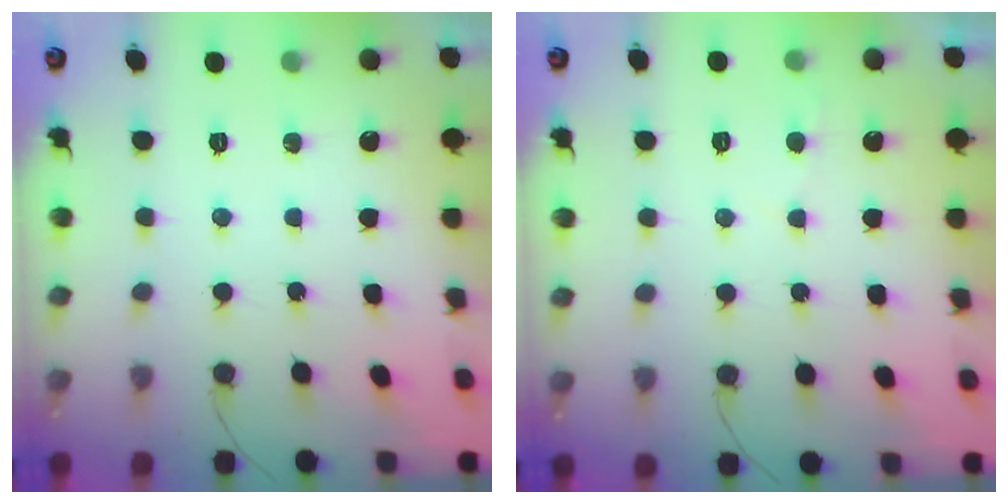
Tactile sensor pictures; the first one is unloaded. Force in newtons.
{"total": 2.1, "press": 2.1, "slide": 0.2}